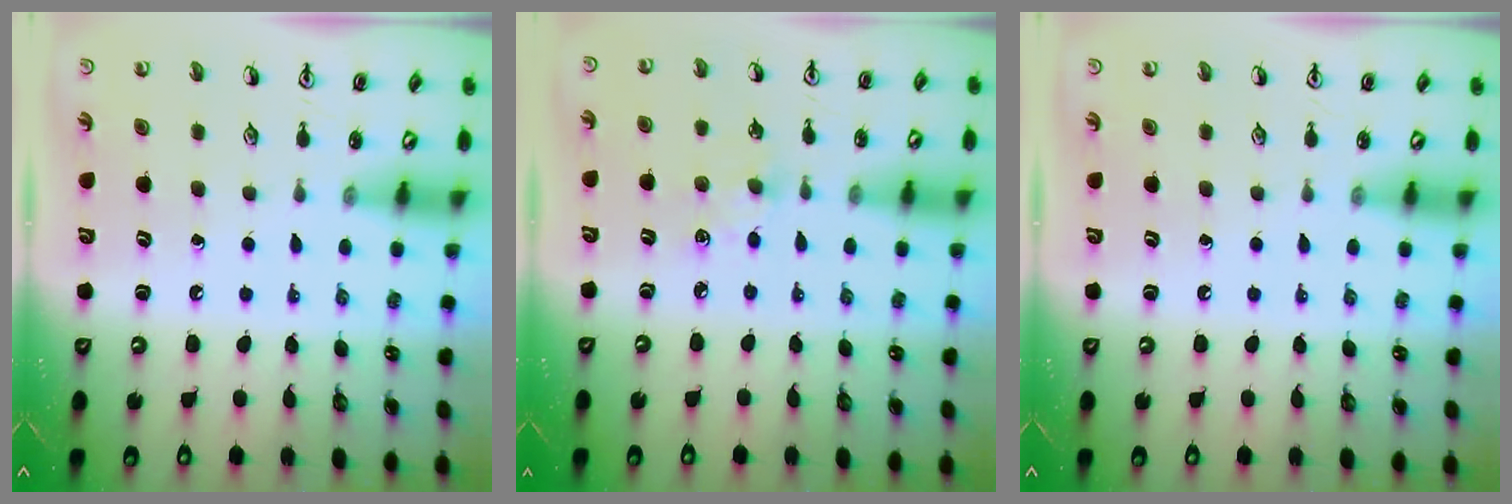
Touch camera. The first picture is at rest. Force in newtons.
{"total": 5.2, "press": 5.2, "slide": 0.6}
{"total": 0.0}